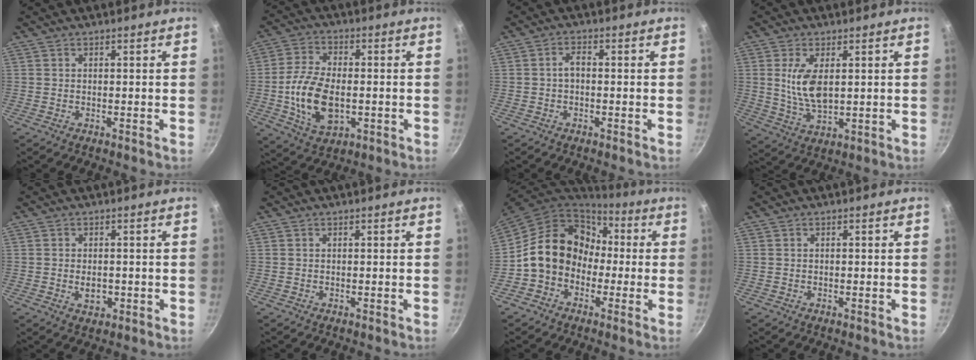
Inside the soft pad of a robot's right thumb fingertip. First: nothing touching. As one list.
[{"total": 12.9, "force": [-1.8, 7.5, 10.3], "torque": [-0.191, 0.012, -0.031]}, {"total": 2.2, "force": [-0.3, 1.2, 1.8], "torque": [-0.030, 0.015, -0.007]}, {"total": 8.3, "force": [1.5, 4.0, 7.1], "torque": [-0.134, -0.014, 0.036]}, {"total": 3.4, "force": [-0.6, 2.3, 2.4], "torque": [-0.030, 0.002, -0.007]}, {"total": 0.0}, {"total": 15.8, "force": [-0.7, 13.2, 8.7], "torque": [-0.116, 0.058, -0.024]}, {"total": 0.0}]